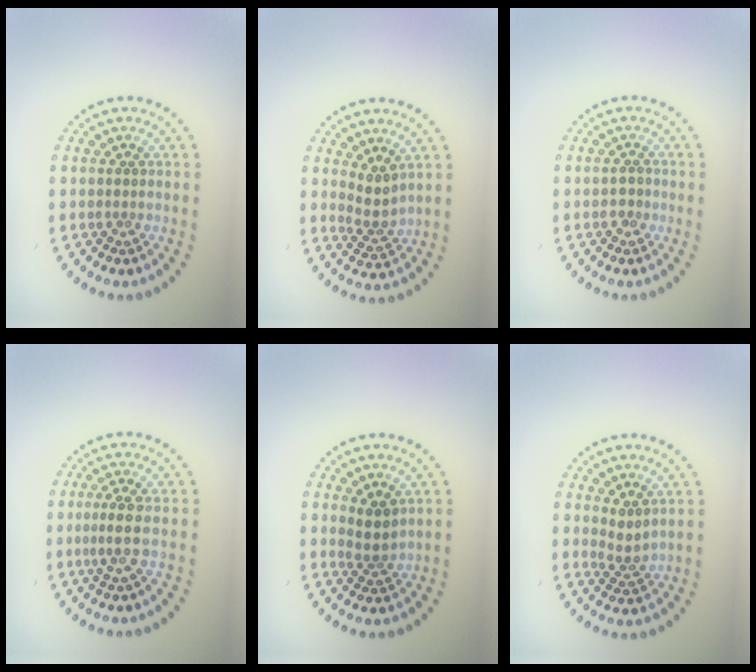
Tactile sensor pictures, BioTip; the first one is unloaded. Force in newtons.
{"total": 2.1, "press": 1.6, "slide": 1.4}
{"total": 1.0, "press": 0.9, "slide": 0.4}
{"total": 2.1, "press": 1.6, "slide": 1.3}
{"total": 2.3, "press": 1.9, "slide": 1.3}
{"total": 1.7, "press": 1.3, "slide": 1.2}